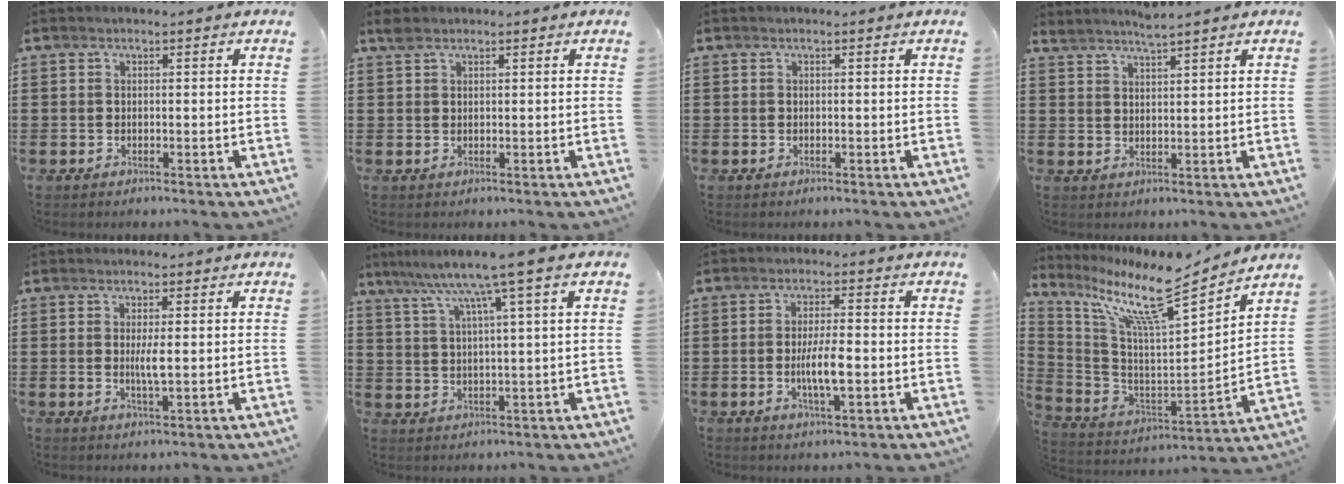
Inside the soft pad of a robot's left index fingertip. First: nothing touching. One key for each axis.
{"total": 1.6, "fx": 1.2, "fy": 0.8, "fz": 0.6, "tx": -0.016, "ty": 0.003, "tz": 0.023}
{"total": 0.0}
{"total": 2.7, "fx": 2.6, "fy": -0.6, "fz": 0.3, "tx": -0.012, "ty": -0.006, "tz": 0.050}
{"total": 3.1, "fx": 0.3, "fy": 0.4, "fz": 3.1, "tx": -0.059, "ty": -0.004, "tz": 0.005}
{"total": 7.5, "fx": 4.8, "fy": -0.4, "fz": 5.7, "tx": -0.129, "ty": -0.019, "tz": 0.075}
{"total": 5.7, "fx": -0.9, "fy": 1.4, "fz": 5.4, "tx": -0.106, "ty": -0.003, "tz": -0.020}
{"total": 11.6, "fx": 8.9, "fy": 0.8, "fz": 7.3, "tx": -0.176, "ty": -0.068, "tz": 0.145}